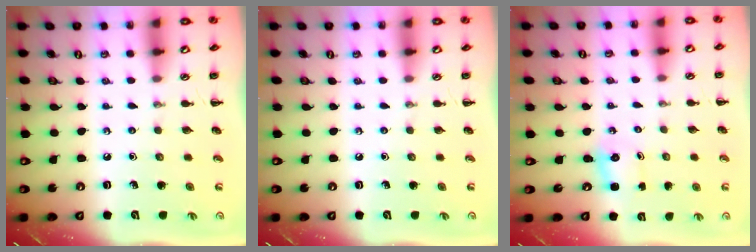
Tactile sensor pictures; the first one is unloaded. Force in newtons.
{"total": 0.0}
{"total": 2.2, "press": 2.1, "slide": 0.8}